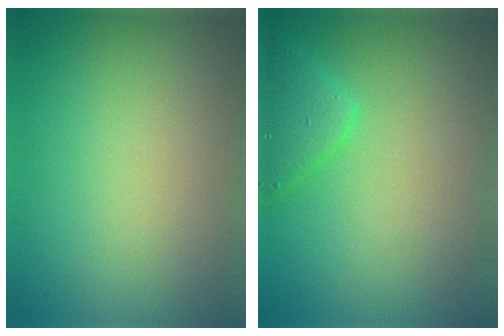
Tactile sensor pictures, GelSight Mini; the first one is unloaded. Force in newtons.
{"total": 2.6, "press": 2.6, "slide": 0.2}